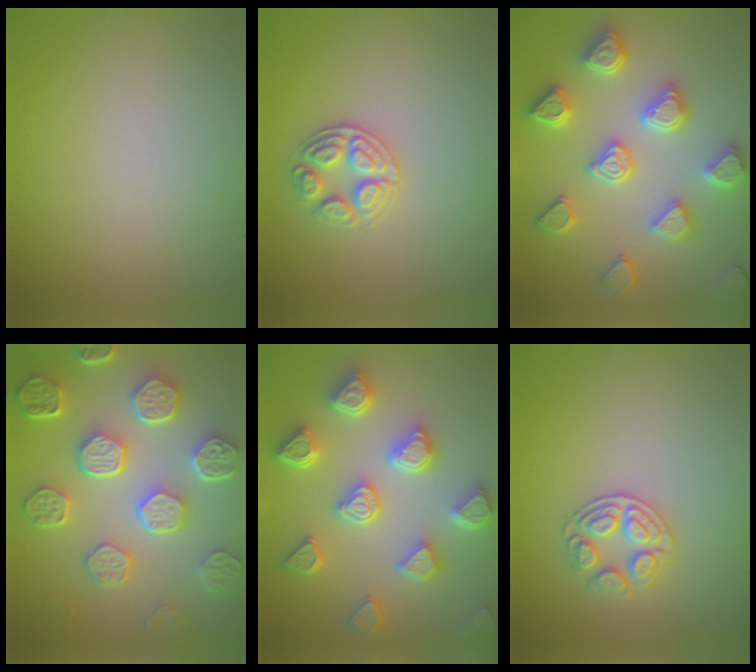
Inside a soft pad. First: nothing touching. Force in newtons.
{"total": 2.6, "press": 2.6, "slide": 0.6}
{"total": 5.4, "press": 5.3, "slide": 1.2}
{"total": 8.0, "press": 6.1, "slide": 5.2}
{"total": 6.9, "press": 6.1, "slide": 3.3}
{"total": 2.6, "press": 2.5, "slide": 0.8}